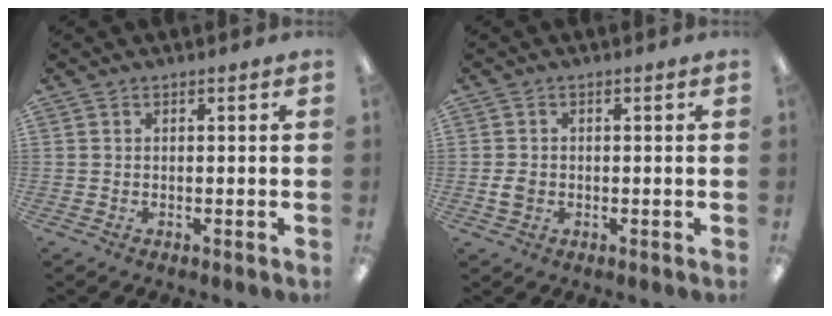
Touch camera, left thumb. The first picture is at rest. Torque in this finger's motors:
{"motor_torque": [-0.04, 0.79, 0.08, 0.11, -0.01]}